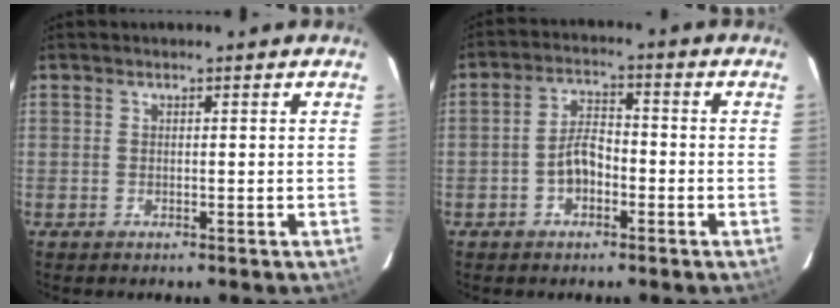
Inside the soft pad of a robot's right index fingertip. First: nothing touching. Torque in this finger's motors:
{"motor_torque": [0.36, -0.06, 0.12, 0.08]}